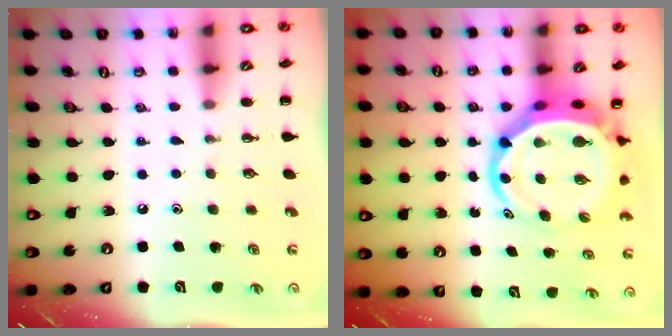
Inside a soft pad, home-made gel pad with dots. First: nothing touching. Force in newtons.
{"total": 8.5, "press": 8.2, "slide": 2.2}